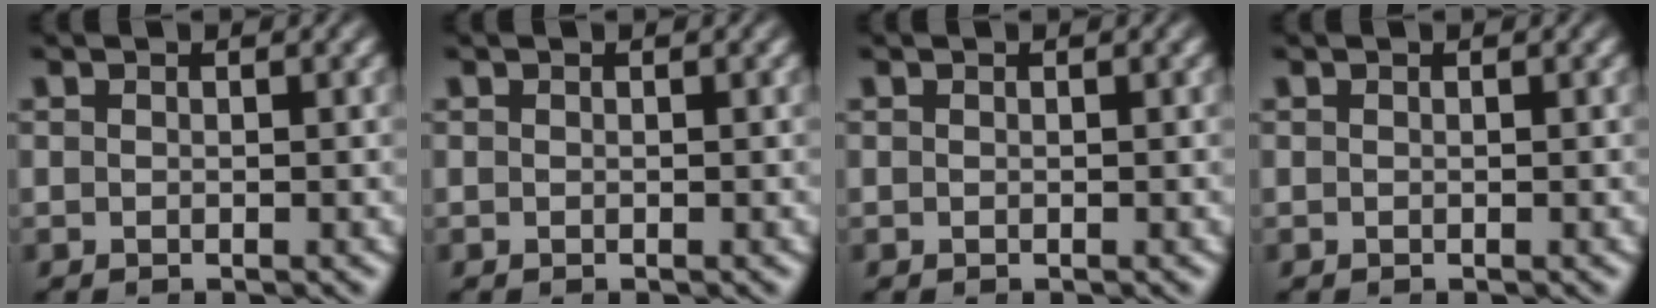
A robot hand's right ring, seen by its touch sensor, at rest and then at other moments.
{"total": 0.0}
{"total": 0.0}
{"total": 0.0}